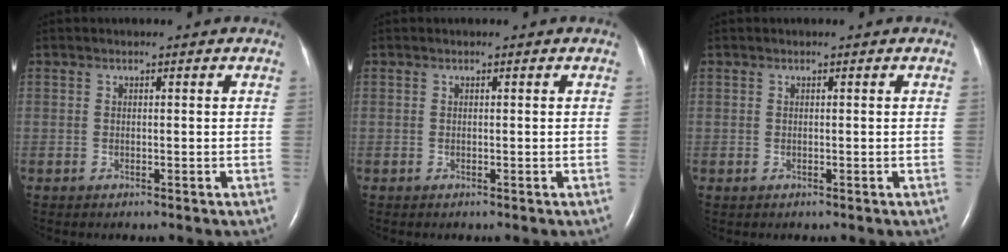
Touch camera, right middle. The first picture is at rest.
{"total": 0.0}
{"total": 0.0}